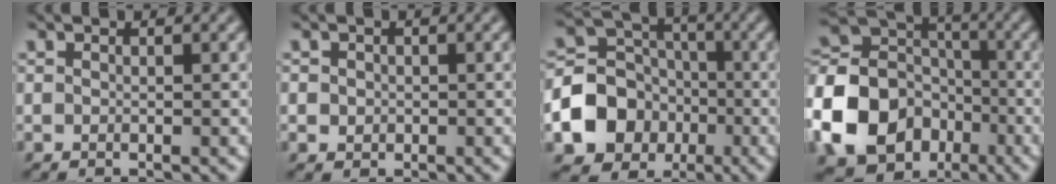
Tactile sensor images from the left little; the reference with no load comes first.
{"total": 1.6, "force": [0.2, 1.4, 0.6], "torque": [-0.008, 0.007, 0.004]}
{"total": 9.2, "force": [-3.3, 7.8, 3.7], "torque": [-0.071, -0.005, -0.087]}
{"total": 16.1, "force": [-6.3, 13.5, 6.3], "torque": [-0.167, -0.020, -0.133]}